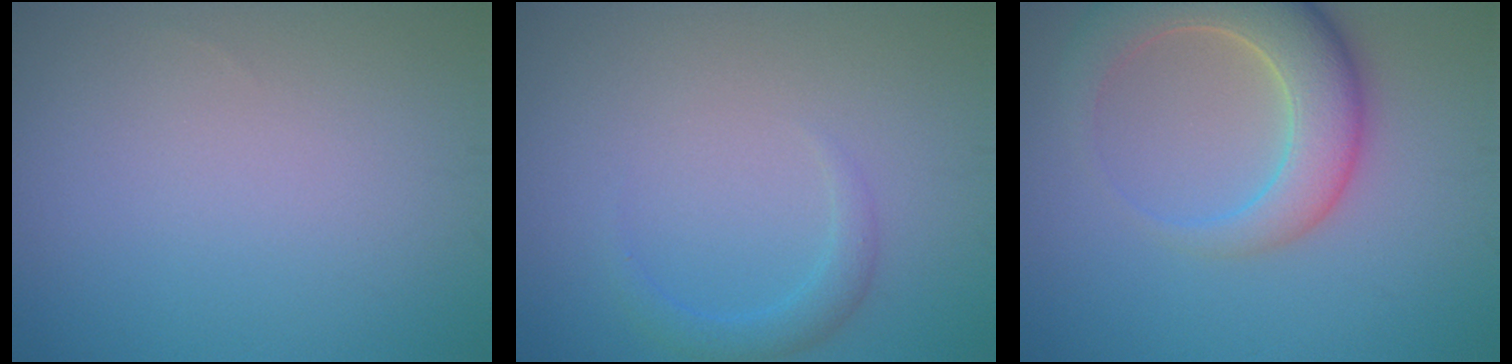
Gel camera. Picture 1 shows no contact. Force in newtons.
{"total": 1.7, "press": 1.7, "slide": 0.2}
{"total": 7.0, "press": 7.0, "slide": 0.7}